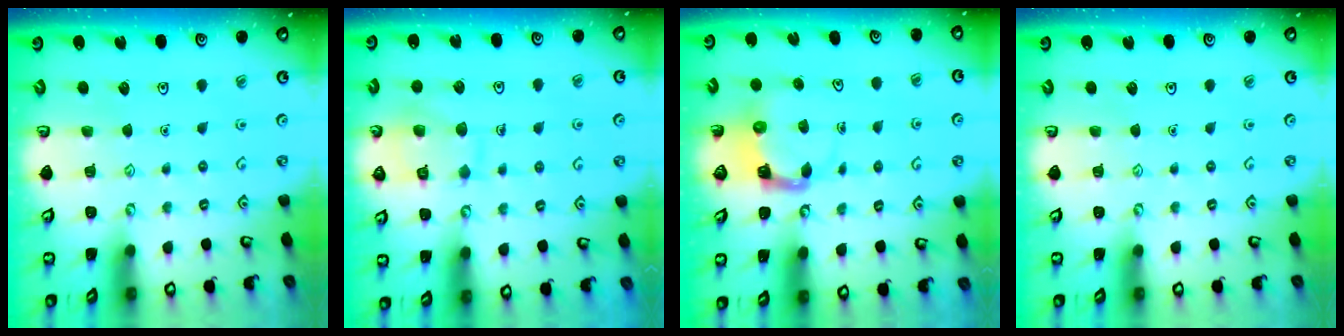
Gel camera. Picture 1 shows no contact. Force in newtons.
{"total": 10.6, "press": 10.6, "slide": 0.9}
{"total": 3.9, "press": 3.9, "slide": 0.6}
{"total": 0.0}